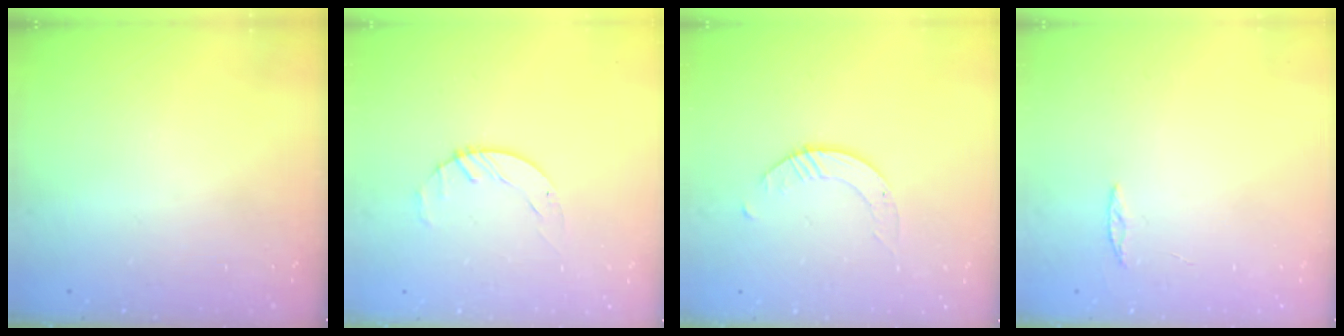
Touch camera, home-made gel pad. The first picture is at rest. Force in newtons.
{"total": 1.7, "press": 1.7, "slide": 0.3}
{"total": 1.7, "press": 1.7, "slide": 0.2}
{"total": 2.0, "press": 2.0, "slide": 0.2}